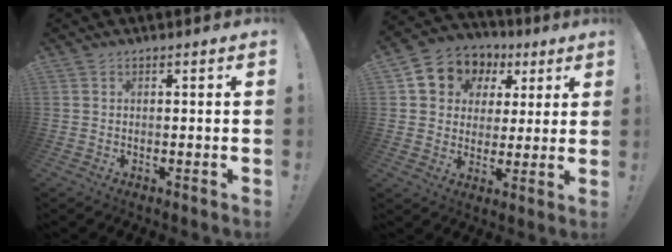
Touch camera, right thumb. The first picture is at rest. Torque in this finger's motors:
{"motor_torque": [0.80, 1.63, 0.81, 0.21, 0.01]}